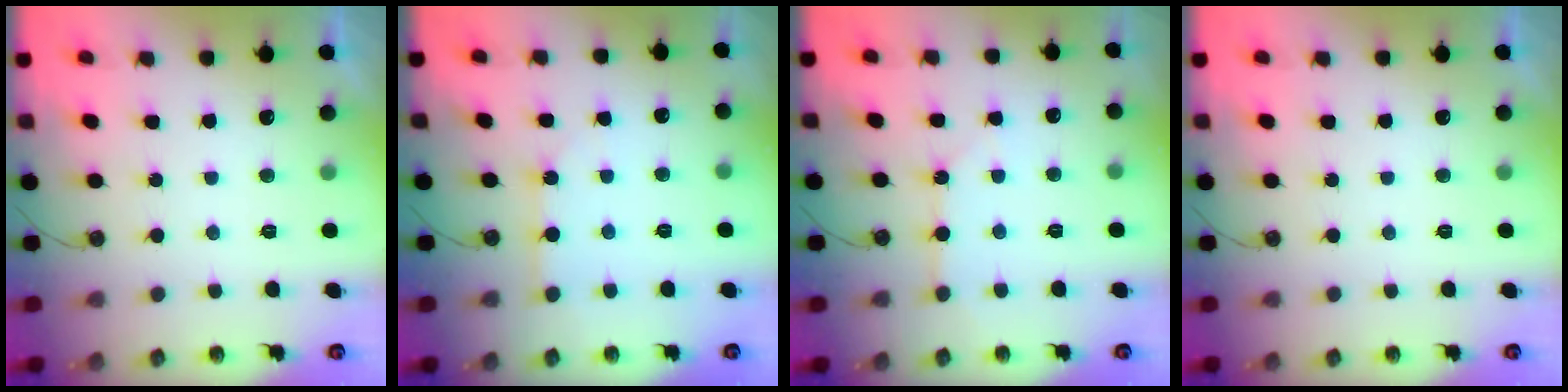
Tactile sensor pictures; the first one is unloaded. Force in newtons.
{"total": 3.2, "press": 3.2, "slide": 0.2}
{"total": 3.6, "press": 3.5, "slide": 0.5}
{"total": 0.0}